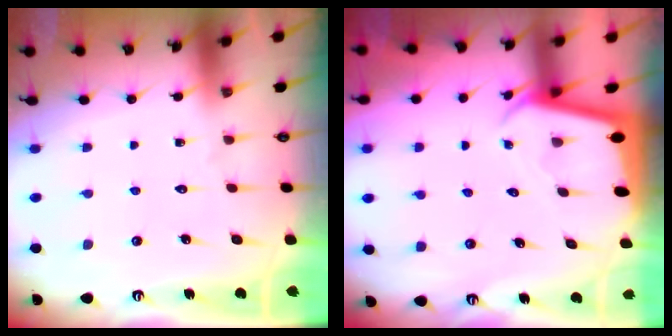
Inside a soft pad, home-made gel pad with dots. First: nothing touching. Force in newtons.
{"total": 2.0, "press": 2.0, "slide": 0.1}